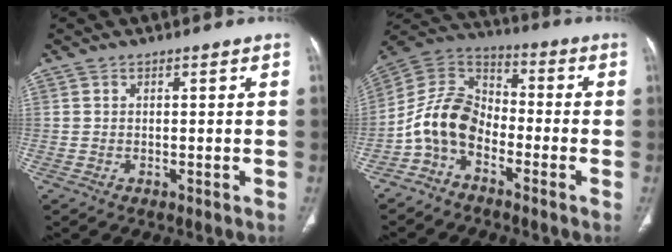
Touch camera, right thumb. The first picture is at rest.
{"total": 10.9, "force": [-4.4, 7.3, 6.8], "torque": [-0.124, 0.063, -0.101]}